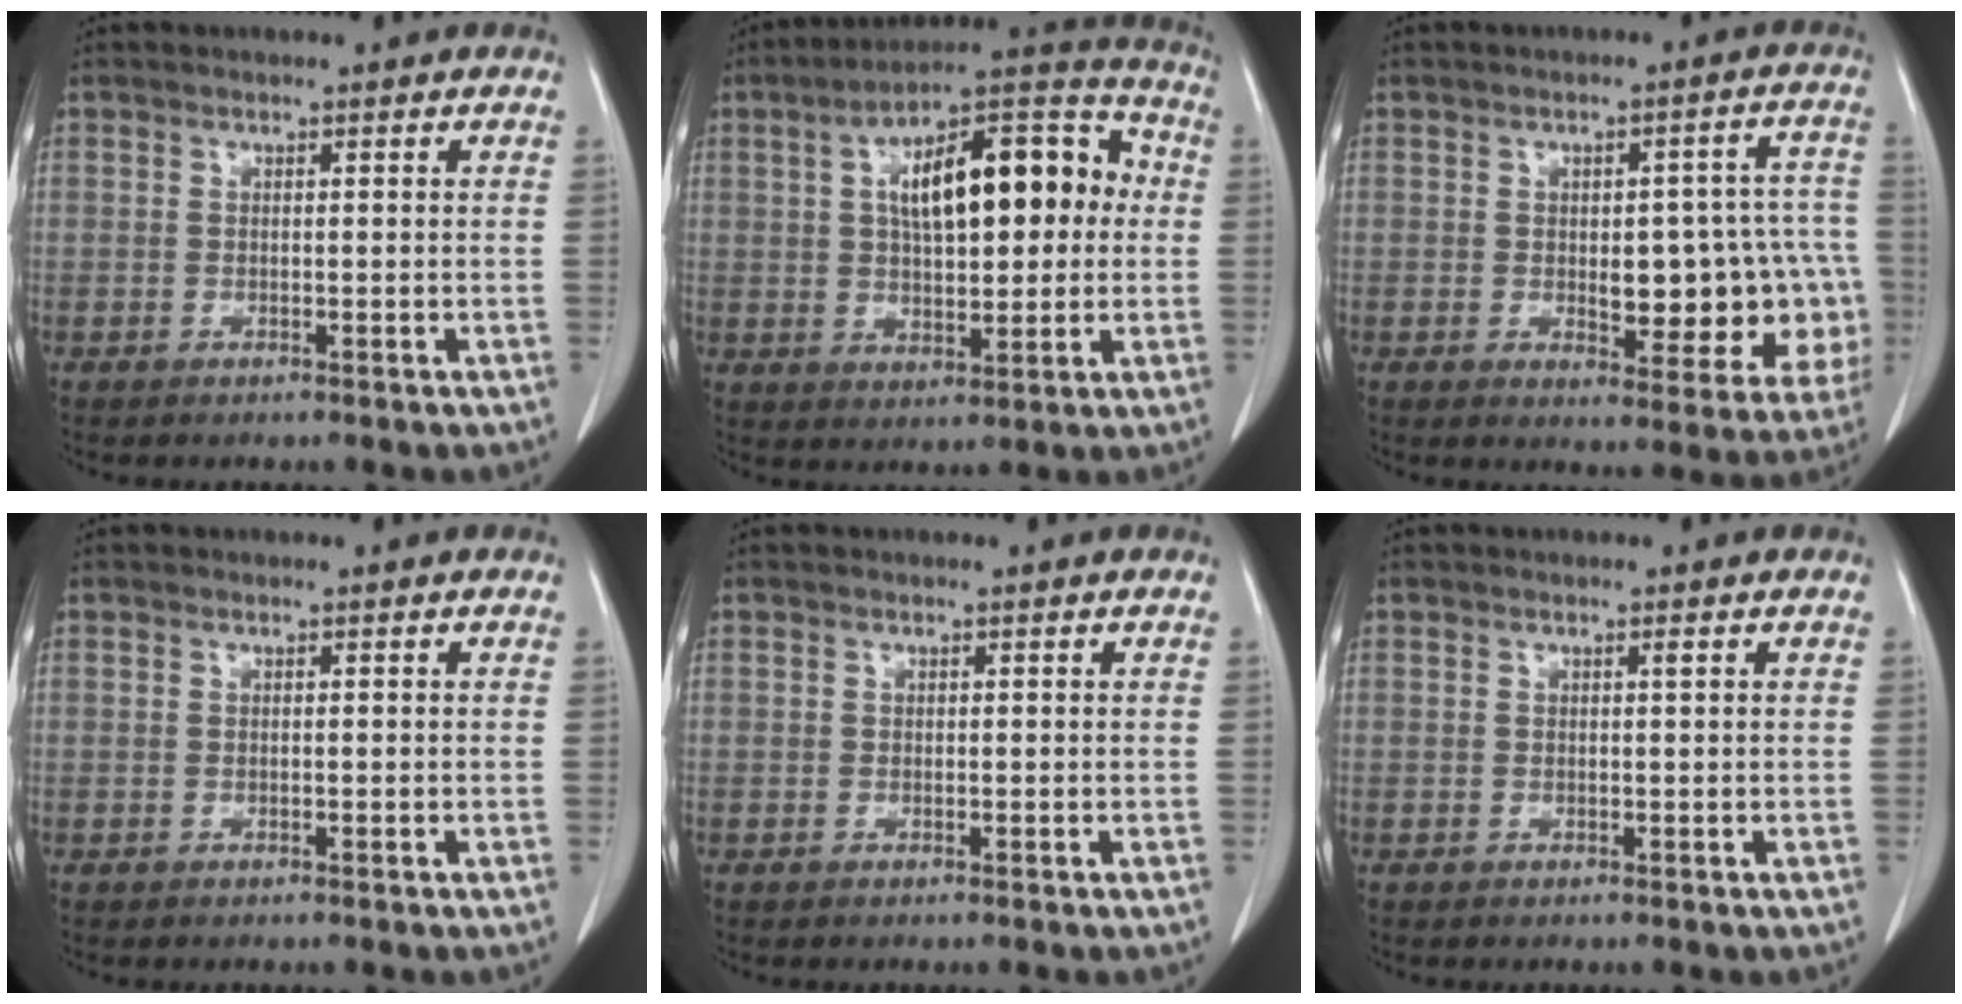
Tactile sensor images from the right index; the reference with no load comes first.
{"total": 19.6, "force": [3.0, 8.0, 17.6], "torque": [-0.284, 0.046, 0.045]}
{"total": 15.9, "force": [-2.4, 6.6, 14.3], "torque": [-0.138, 0.034, -0.009]}
{"total": 0.0}
{"total": 0.0}
{"total": 0.8, "force": [0.3, 0.2, 0.7], "torque": [-0.019, 0.006, 0.007]}